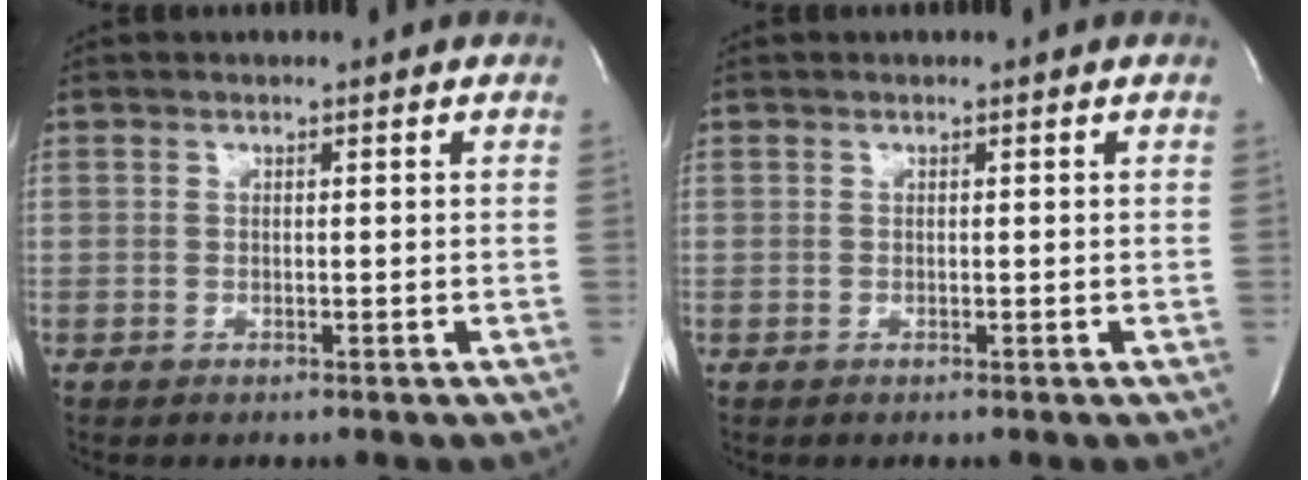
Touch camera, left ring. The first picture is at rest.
{"total": 0.0}